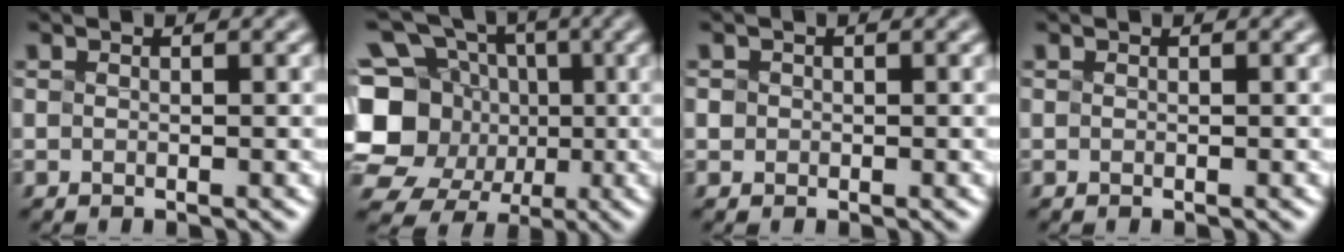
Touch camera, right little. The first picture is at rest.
{"total": 11.9, "force": [-1.0, 10.6, 5.3], "torque": [-0.129, -0.005, -0.041]}
{"total": 0.8, "force": [0.1, 0.8, 0.1], "torque": [0.006, -0.002, 0.002]}
{"total": 0.0}